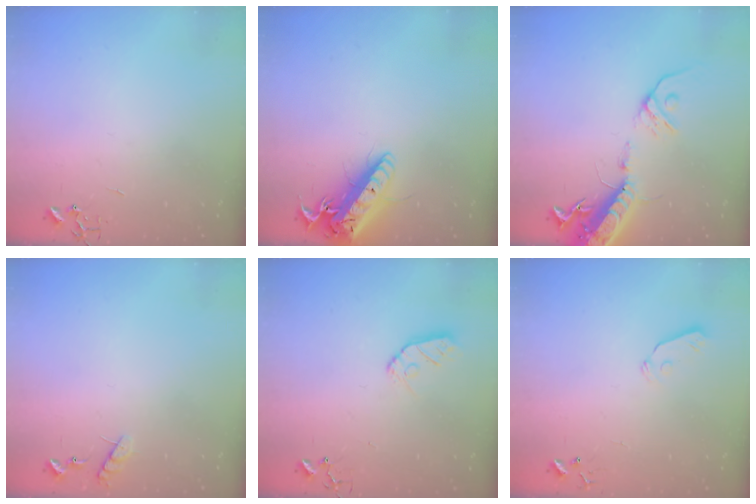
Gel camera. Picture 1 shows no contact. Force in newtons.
{"total": 19.7, "press": 19.5, "slide": 2.7}
{"total": 16.2, "press": 15.8, "slide": 3.4}
{"total": 6.7, "press": 6.7, "slide": 0.4}
{"total": 8.0, "press": 8.0, "slide": 0.5}
{"total": 4.3, "press": 4.3, "slide": 0.7}